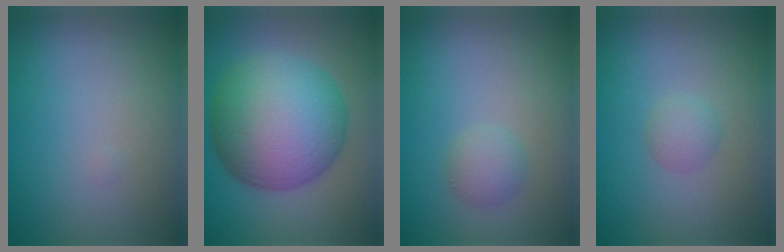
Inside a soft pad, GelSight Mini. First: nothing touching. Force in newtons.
{"total": 12.8, "press": 12.8, "slide": 0.3}
{"total": 1.7, "press": 1.7, "slide": 0.1}
{"total": 1.4, "press": 1.4, "slide": 0.1}